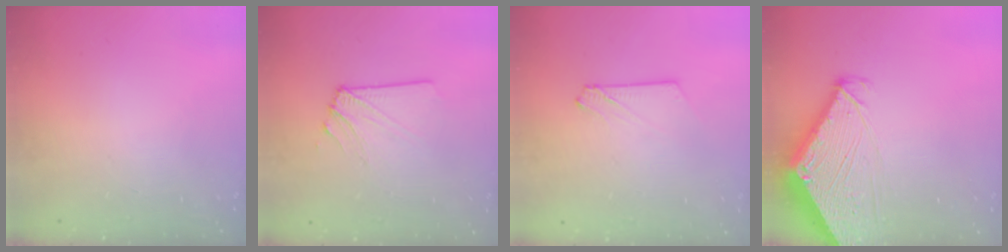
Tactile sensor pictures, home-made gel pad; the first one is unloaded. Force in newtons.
{"total": 2.9, "press": 2.8, "slide": 0.5}
{"total": 3.0, "press": 3.0, "slide": 0.4}
{"total": 4.2, "press": 4.2, "slide": 0.4}